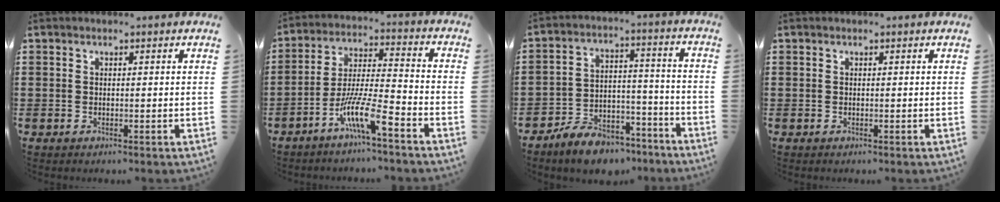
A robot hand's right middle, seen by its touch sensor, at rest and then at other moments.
{"total": 9.4, "force": [-6.4, 0.9, 6.9], "torque": [-0.139, -0.003, -0.124]}
{"total": 8.3, "force": [-7.5, 2.9, 2.1], "torque": [-0.035, 0.035, -0.144]}
{"total": 0.0}